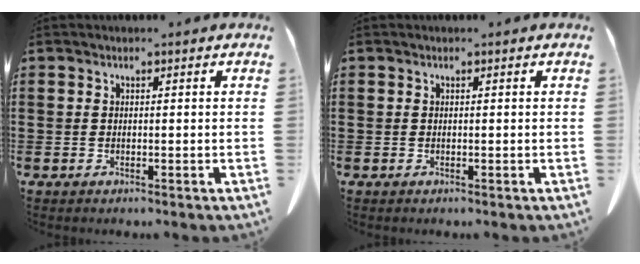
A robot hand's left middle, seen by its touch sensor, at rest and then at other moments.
{"total": 0.0}